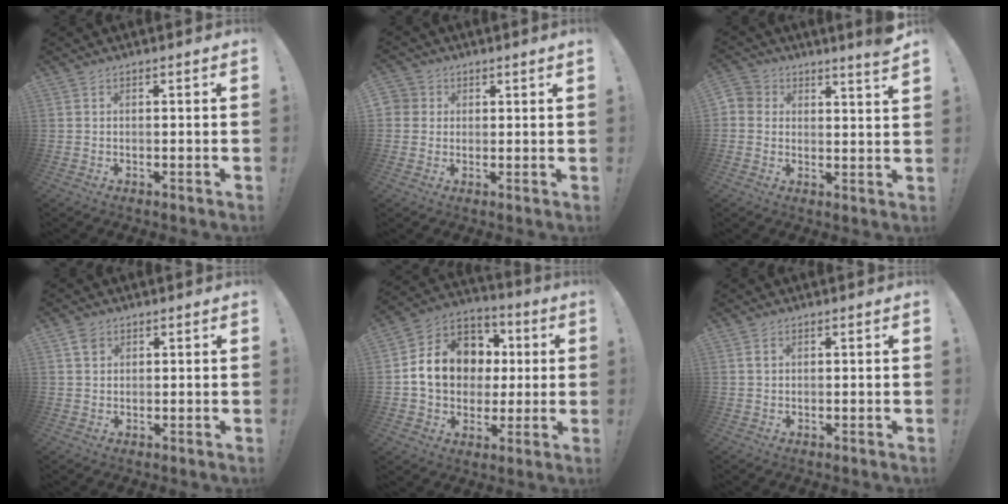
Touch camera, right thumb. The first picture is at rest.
{"total": 3.0, "force": [1.2, 2.6, 0.8], "torque": [-0.015, 0.001, 0.022]}
{"total": 4.5, "force": [3.6, 1.9, 2.0], "torque": [-0.034, -0.025, 0.065]}
{"total": 2.6, "force": [1.5, 2.1, 0.7], "torque": [0.003, -0.006, 0.023]}
{"total": 16.0, "force": [2.1, 13.1, 9.1], "torque": [-0.137, 0.002, 0.052]}
{"total": 1.3, "force": [0.6, 0.9, 0.6], "torque": [-0.013, 0.002, 0.011]}